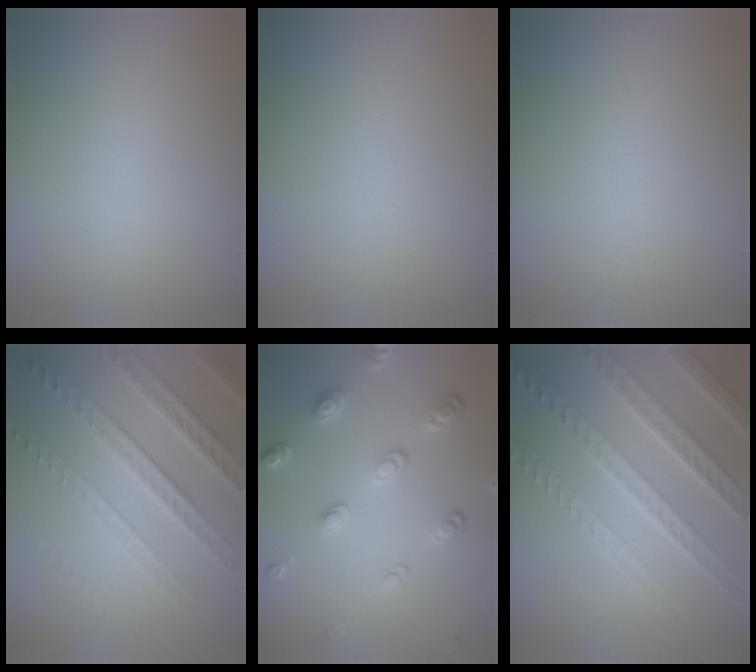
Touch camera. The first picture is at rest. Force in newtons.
{"total": 0.0}
{"total": 0.0}
{"total": 5.0, "press": 4.2, "slide": 2.8}
{"total": 3.8, "press": 2.9, "slide": 2.4}
{"total": 7.4, "press": 5.3, "slide": 5.2}